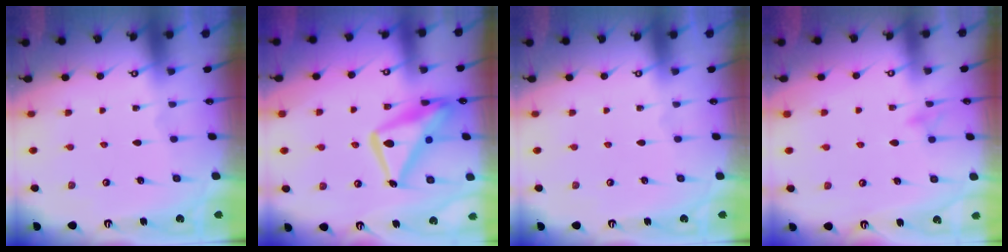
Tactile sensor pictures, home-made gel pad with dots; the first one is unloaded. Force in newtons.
{"total": 17.1, "press": 17.0, "slide": 1.7}
{"total": 0.0}
{"total": 9.2, "press": 9.1, "slide": 0.9}